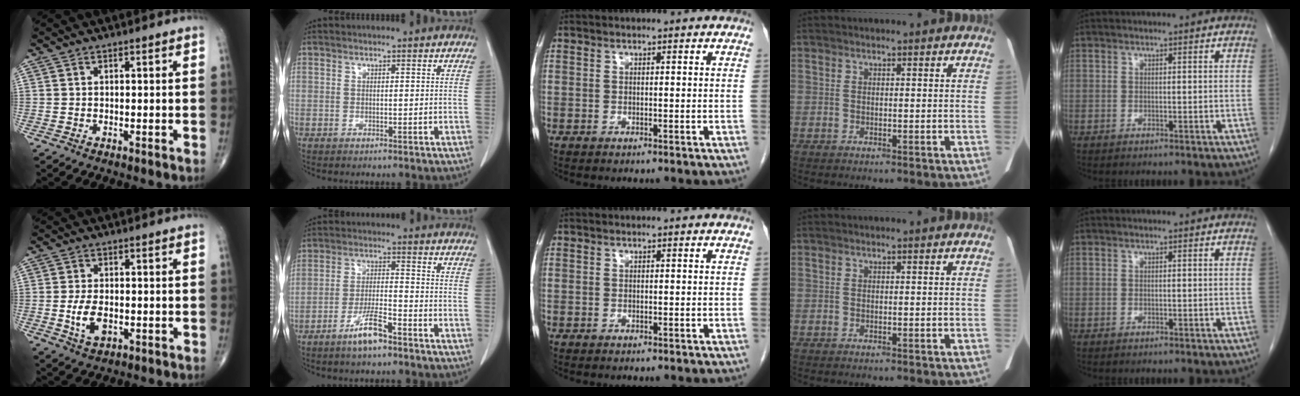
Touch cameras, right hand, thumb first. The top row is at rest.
{"thumb": {"total": 5.6, "force": [-1.1, 3.2, 4.4], "torque": [-0.083, -0.003, -0.016]}, "index": {"total": 6.0, "force": [-4.2, 0.8, 4.3], "torque": [-0.086, -0.004, -0.075]}}